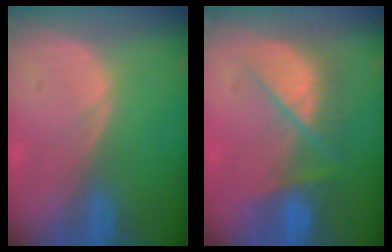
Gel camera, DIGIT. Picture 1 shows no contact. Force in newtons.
{"total": 7.3, "press": 7.2, "slide": 0.6}